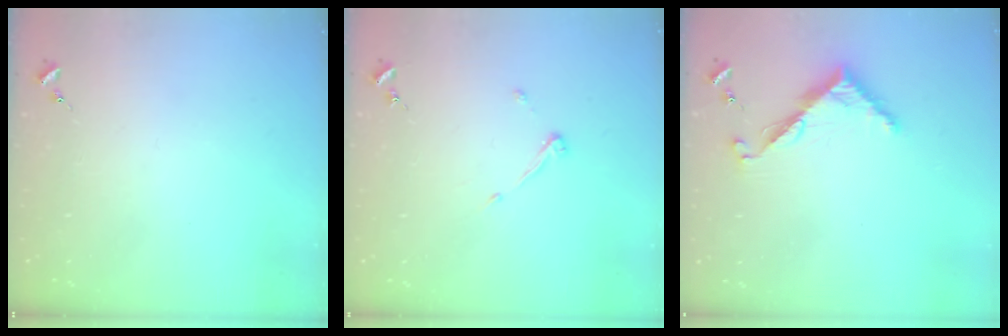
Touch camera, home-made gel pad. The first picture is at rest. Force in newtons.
{"total": 3.9, "press": 3.9, "slide": 0.6}
{"total": 7.7, "press": 7.7, "slide": 0.3}